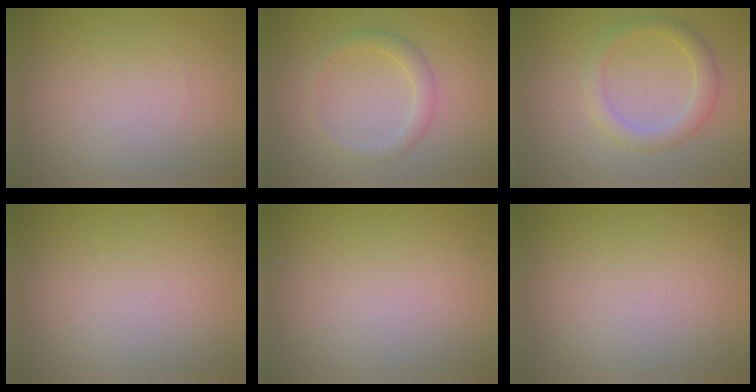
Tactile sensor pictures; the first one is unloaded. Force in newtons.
{"total": 1.8, "press": 1.8, "slide": 0.0}
{"total": 2.6, "press": 2.6, "slide": 0.2}
{"total": 0.0}
{"total": 0.0}
{"total": 0.0}